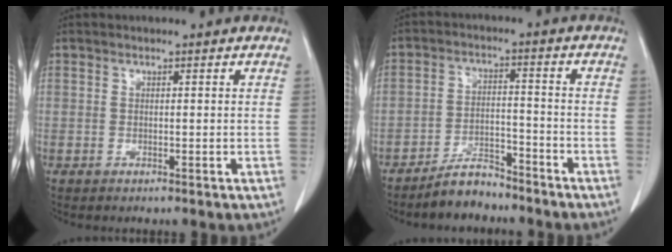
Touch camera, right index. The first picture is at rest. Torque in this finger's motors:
{"motor_torque": [-0.86, -0.25, -0.28, -0.11]}